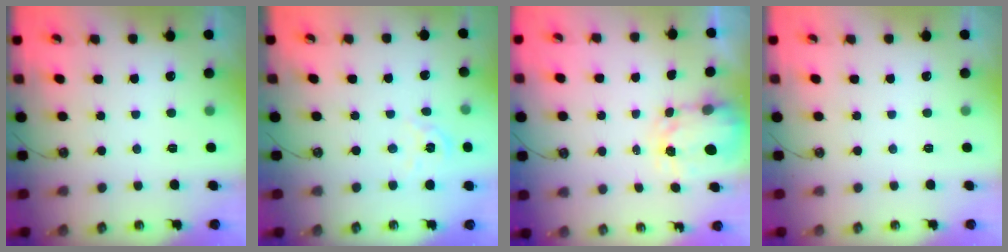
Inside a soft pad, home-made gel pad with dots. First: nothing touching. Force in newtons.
{"total": 3.3, "press": 3.3, "slide": 0.2}
{"total": 3.6, "press": 3.5, "slide": 0.4}
{"total": 0.0}